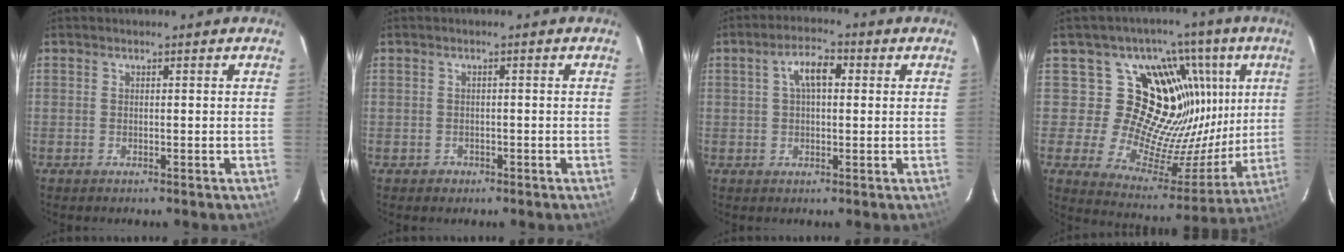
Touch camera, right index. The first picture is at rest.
{"total": 1.8, "force": [-0.8, 1.6, 0.2], "torque": [-0.003, 0.006, -0.008]}
{"total": 5.5, "force": [1.4, 2.6, 4.6], "torque": [-0.084, 0.021, 0.024]}
{"total": 22.0, "force": [8.4, 17.2, 10.7], "torque": [-0.154, 0.002, 0.160]}